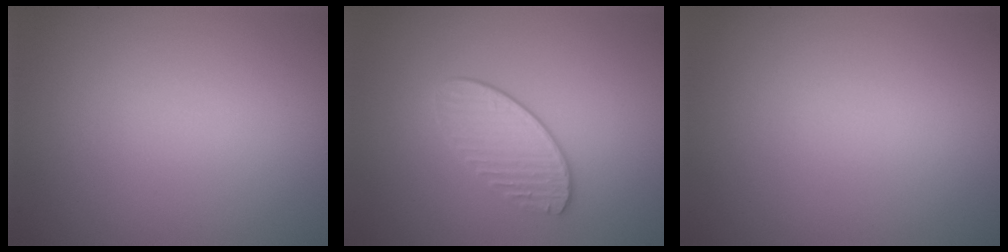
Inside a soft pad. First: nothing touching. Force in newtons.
{"total": 2.2, "press": 1.8, "slide": 1.2}
{"total": 0.0}